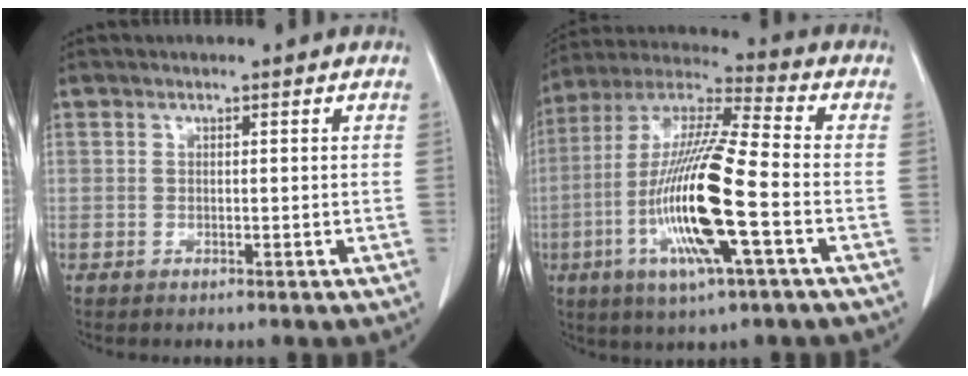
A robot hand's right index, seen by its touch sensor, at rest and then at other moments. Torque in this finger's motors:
{"motor_torque": [2.14, 0.00, 1.05, 0.21]}